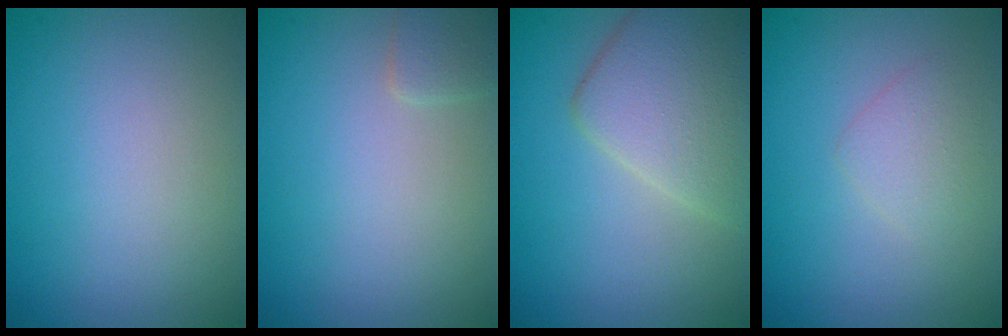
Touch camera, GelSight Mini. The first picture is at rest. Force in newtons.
{"total": 1.1, "press": 1.1, "slide": 0.1}
{"total": 5.2, "press": 5.2, "slide": 0.3}
{"total": 1.6, "press": 1.6, "slide": 0.1}